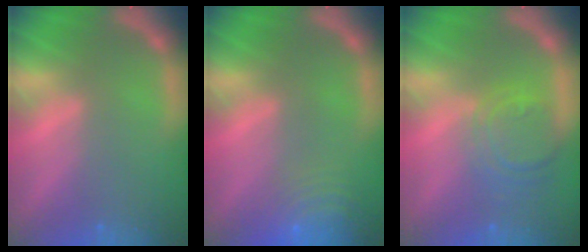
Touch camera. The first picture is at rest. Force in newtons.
{"total": 9.1}
{"total": 5.0}